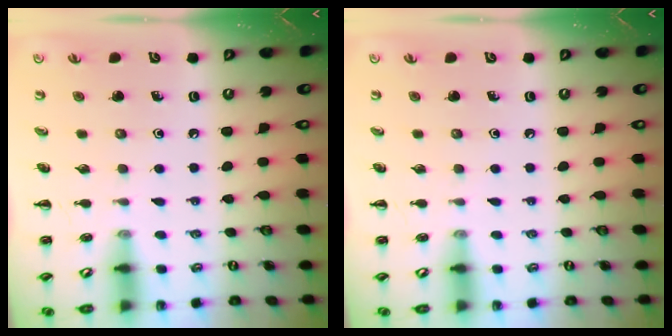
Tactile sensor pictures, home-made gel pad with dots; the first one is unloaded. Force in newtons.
{"total": 0.0}